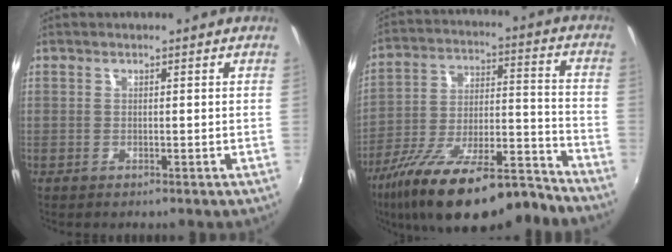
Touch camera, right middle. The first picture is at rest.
{"total": 22.4, "force": [-17.5, 5.0, 13.1], "torque": [-0.234, -0.036, -0.275]}